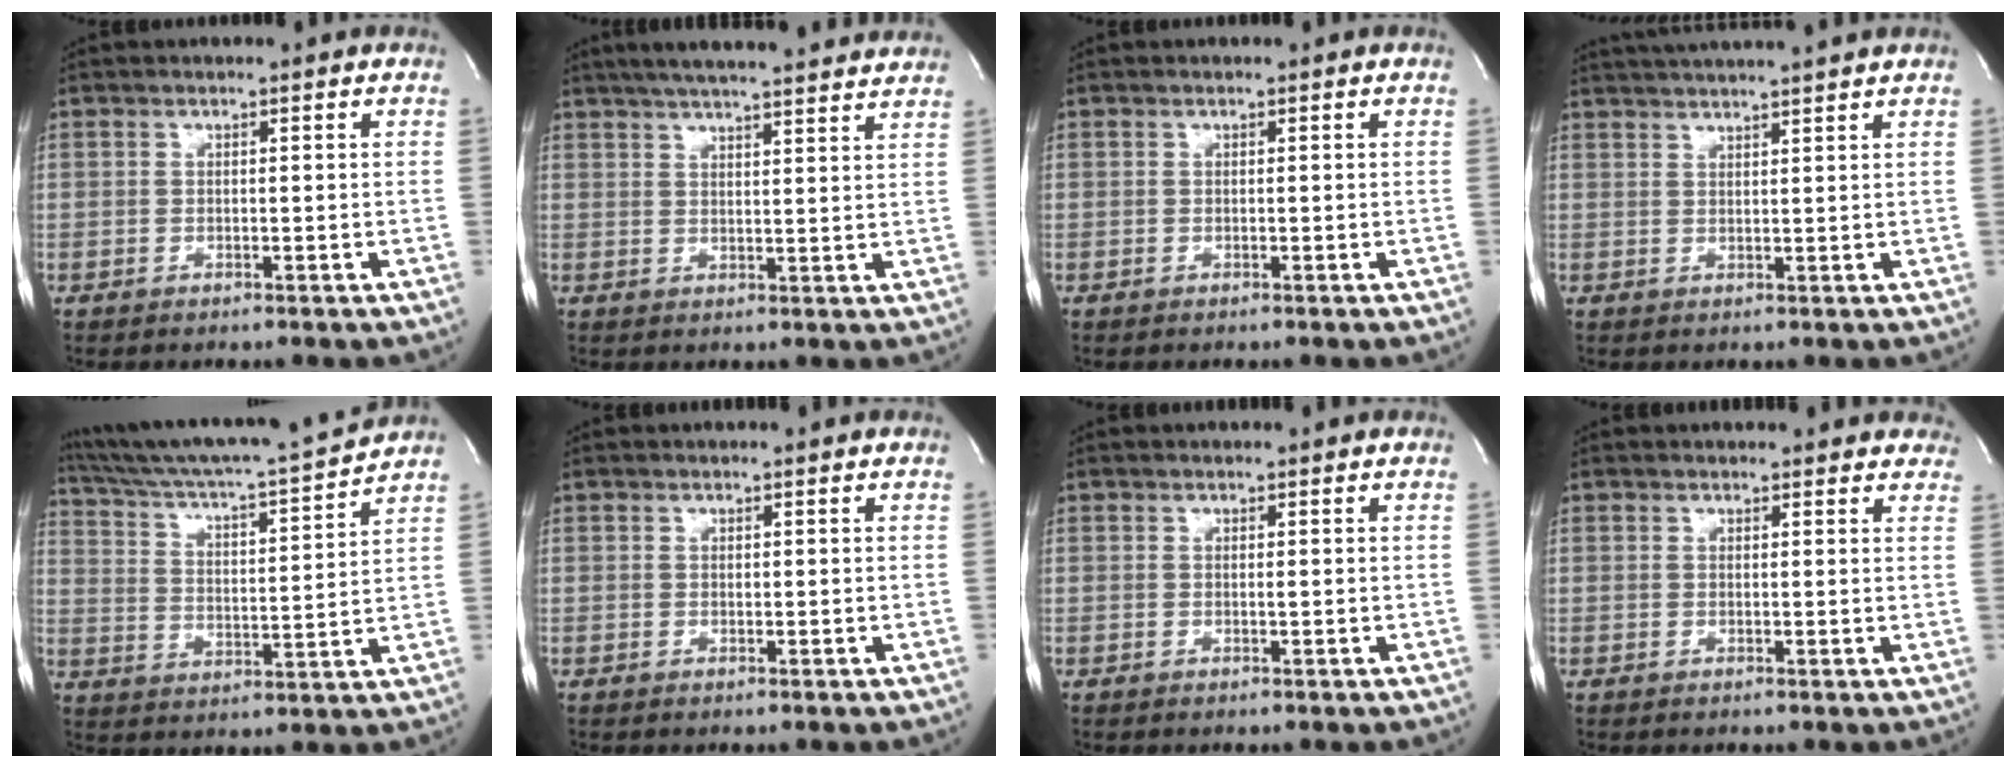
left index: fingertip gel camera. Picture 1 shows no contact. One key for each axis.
{"total": 17.0, "fx": 15.1, "fy": 1.6, "fz": 7.8, "tx": -0.125, "ty": 0.030, "tz": 0.197}
{"total": 0.0}
{"total": 9.3, "fx": 8.5, "fy": -0.9, "fz": 3.6, "tx": -0.070, "ty": 0.020, "tz": 0.118}
{"total": 17.2, "fx": 16.1, "fy": -1.3, "fz": 5.9, "tx": -0.115, "ty": -0.034, "tz": 0.249}
{"total": 0.8, "fx": 0.8, "fy": 0.3, "fz": 0.2, "tx": -0.008, "ty": 0.003, "tz": 0.008}
{"total": 1.1, "fx": 0.9, "fy": 0.2, "fz": 0.5, "tx": -0.013, "ty": 0.002, "tz": 0.007}
{"total": 10.6, "fx": 9.8, "fy": 3.2, "fz": 2.4, "tx": -0.005, "ty": 0.003, "tz": 0.091}